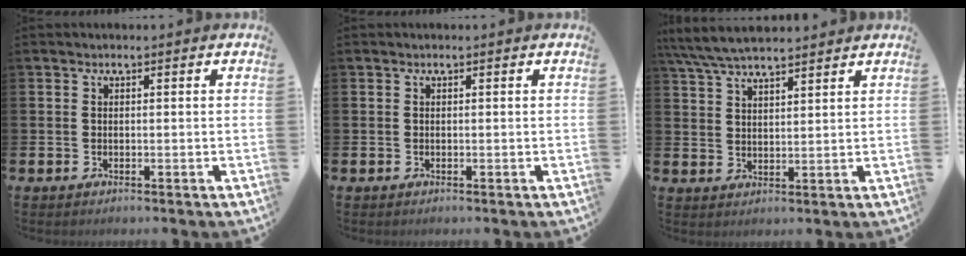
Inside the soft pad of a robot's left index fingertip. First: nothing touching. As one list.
[{"total": 0.0}, {"total": 6.1, "force": [5.7, 0.9, 2.0], "torque": [-0.058, -0.018, 0.105]}]